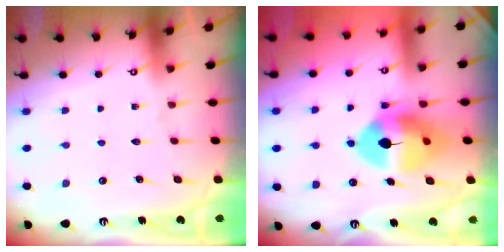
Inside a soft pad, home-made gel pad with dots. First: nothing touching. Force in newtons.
{"total": 12.1, "press": 11.9, "slide": 2.0}